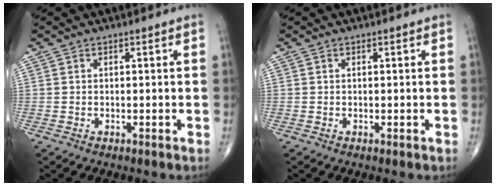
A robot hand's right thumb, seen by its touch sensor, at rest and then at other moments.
{"total": 0.0}